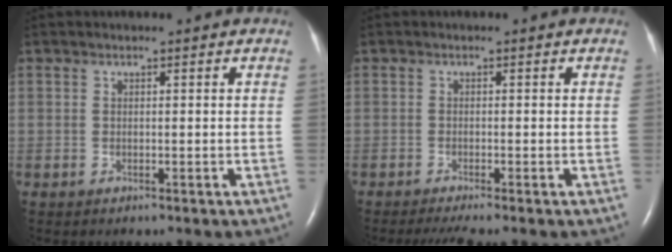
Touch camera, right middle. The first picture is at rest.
{"total": 3.1, "force": [-2.5, -0.4, 1.8], "torque": [-0.034, -0.009, -0.044]}